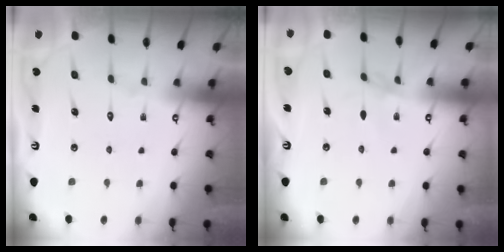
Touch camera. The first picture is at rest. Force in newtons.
{"total": 1.2, "press": 1.1, "slide": 0.4}